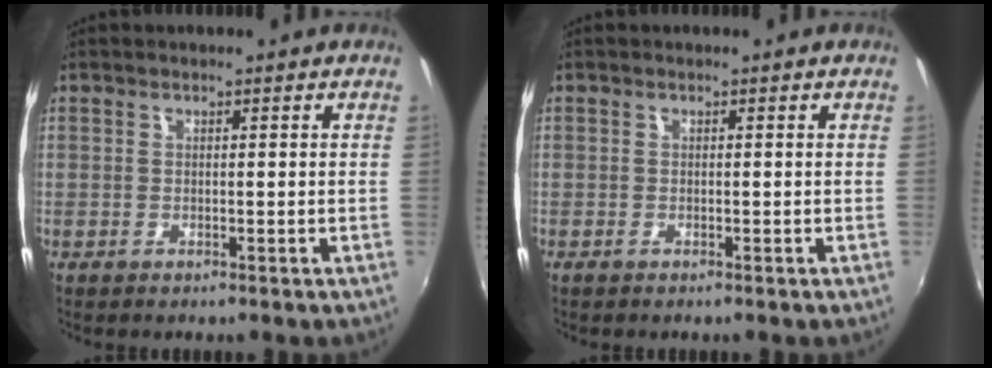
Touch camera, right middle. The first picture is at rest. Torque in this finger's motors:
{"motor_torque": [-0.29, -0.10, -0.04, 0.00]}